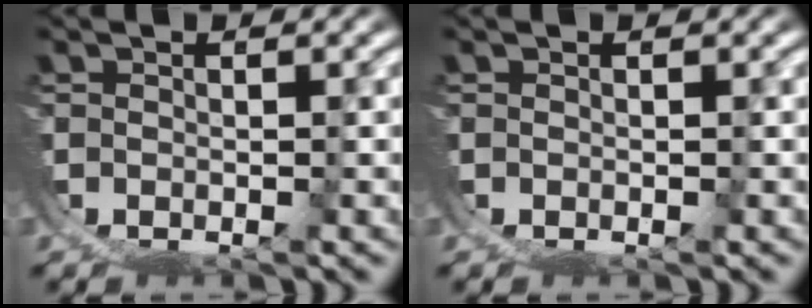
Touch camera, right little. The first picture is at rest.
{"total": 0.0}